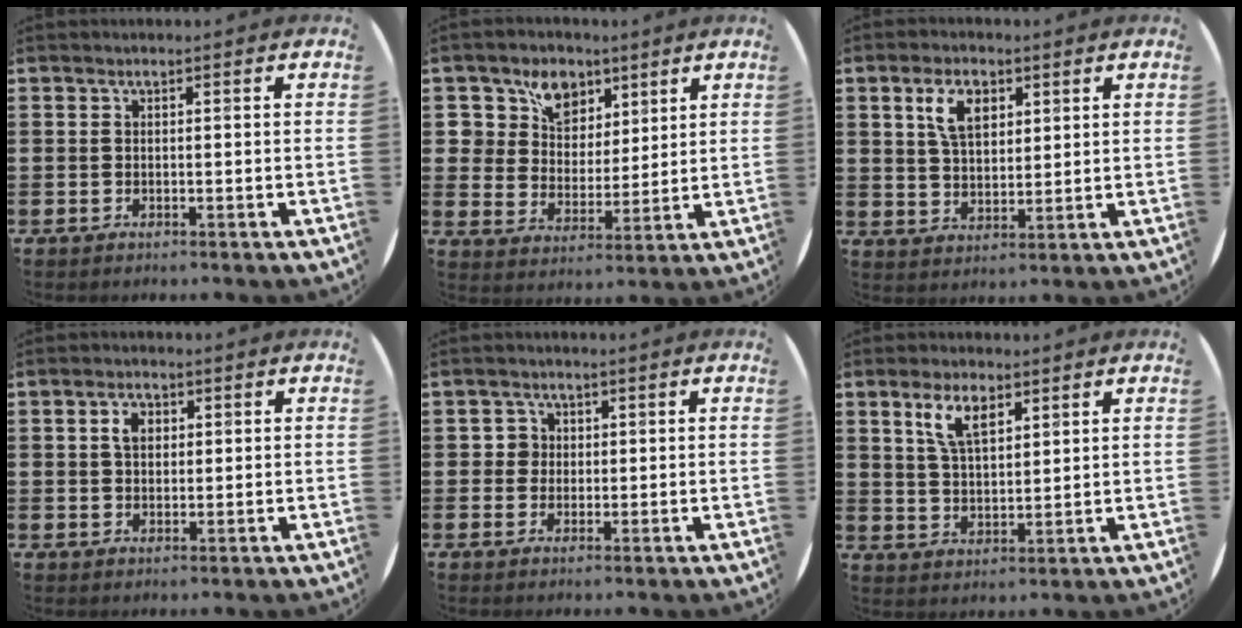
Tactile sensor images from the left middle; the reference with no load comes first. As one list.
[{"total": 7.6, "force": [5.2, 5.4, 1.4], "torque": [-0.050, -0.007, 0.094]}, {"total": 5.7, "force": [2.9, 3.1, 3.8], "torque": [-0.071, 0.005, 0.048]}, {"total": 2.6, "force": [1.0, 1.8, 1.7], "torque": [-0.020, 0.002, 0.015]}, {"total": 2.2, "force": [0.6, 2.1, 0.4], "torque": [-0.006, 0.008, 0.009]}, {"total": 5.8, "force": [3.6, 2.4, 3.9], "torque": [-0.078, 0.003, 0.062]}]